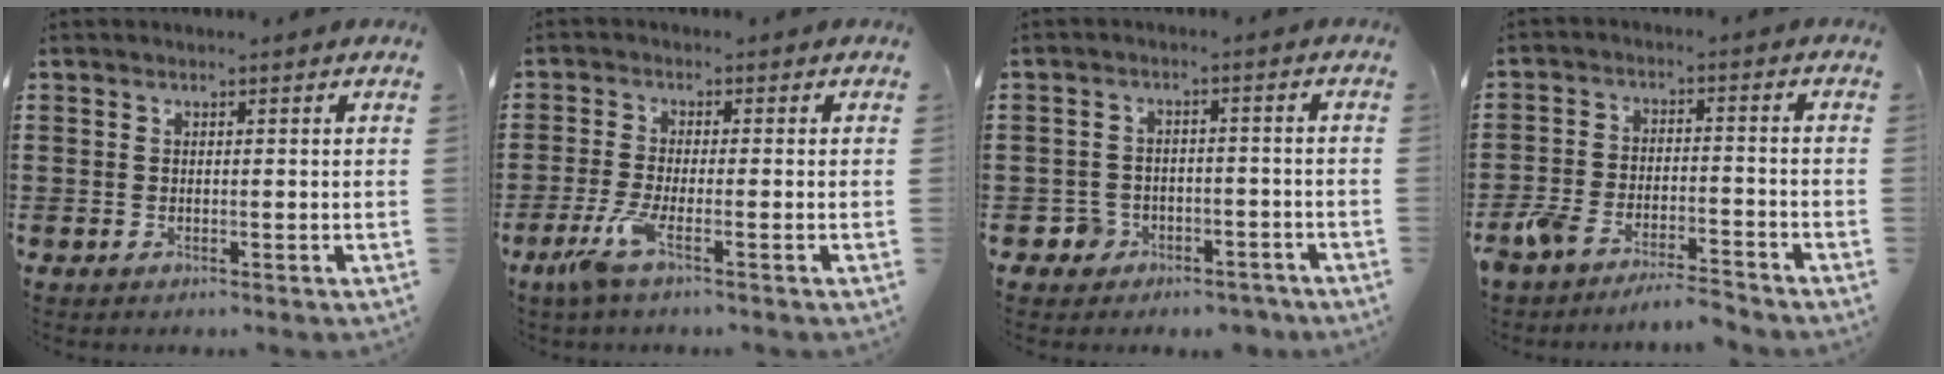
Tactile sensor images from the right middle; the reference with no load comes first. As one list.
[{"total": 4.3, "force": [-2.1, 0.4, 3.7], "torque": [-0.091, -0.014, -0.044]}, {"total": 3.2, "force": [-2.6, 1.8, 0.2], "torque": [-0.012, 0.006, -0.056]}, {"total": 6.1, "force": [-5.8, 0.8, 1.7], "torque": [-0.054, -0.001, -0.119]}]